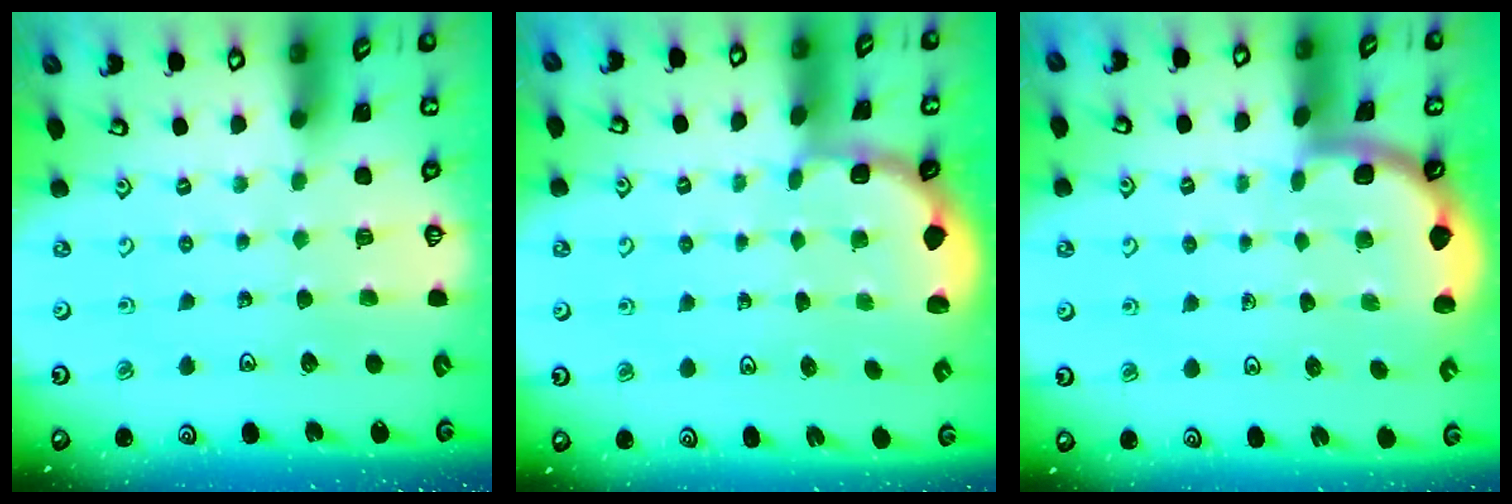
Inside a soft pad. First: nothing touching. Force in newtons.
{"total": 1.8, "press": 1.6, "slide": 0.7}
{"total": 1.9, "press": 1.9, "slide": 0.0}